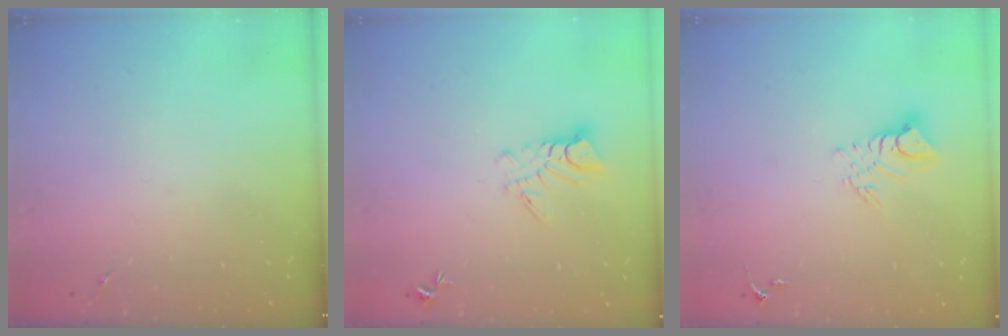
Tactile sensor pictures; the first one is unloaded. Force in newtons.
{"total": 5.9, "press": 5.9, "slide": 0.5}
{"total": 8.6, "press": 8.6, "slide": 0.8}